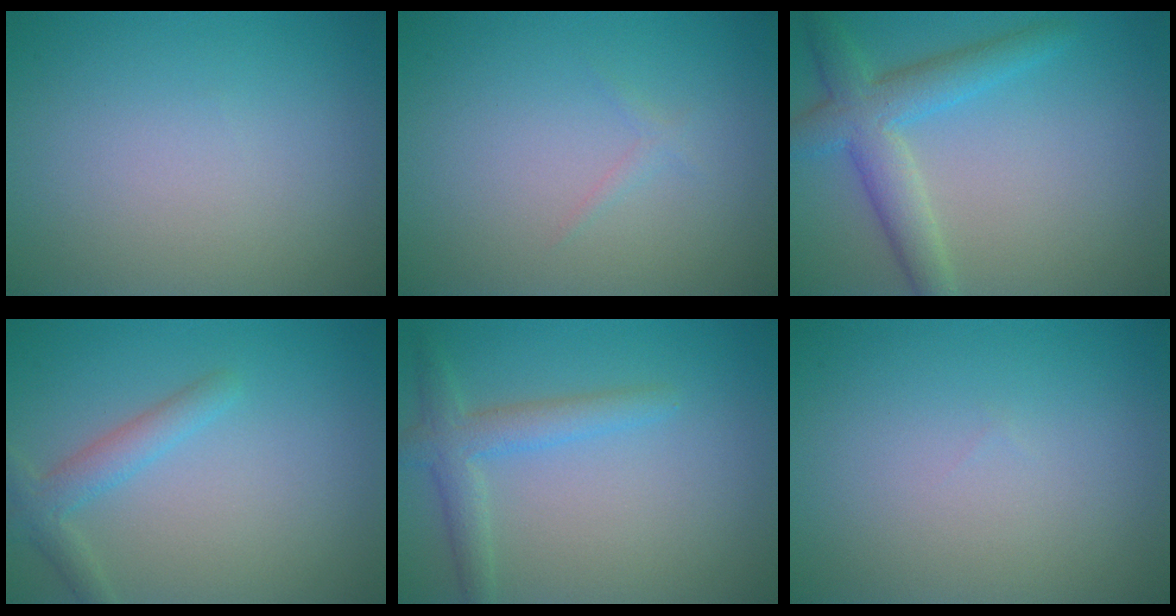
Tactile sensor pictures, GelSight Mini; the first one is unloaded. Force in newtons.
{"total": 0.7, "press": 0.7, "slide": 0.0}
{"total": 4.7, "press": 4.7, "slide": 0.1}
{"total": 2.5, "press": 2.5, "slide": 0.2}
{"total": 2.9, "press": 2.9, "slide": 0.2}
{"total": 0.0}